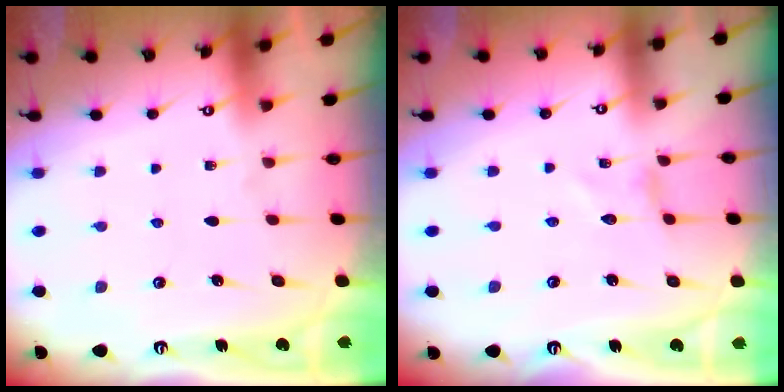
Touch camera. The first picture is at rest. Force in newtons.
{"total": 0.0}